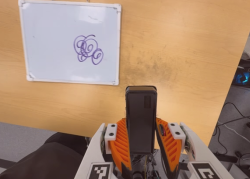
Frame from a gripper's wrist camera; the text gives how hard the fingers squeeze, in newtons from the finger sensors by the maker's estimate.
{"total": 5.2, "left": 3.7, "right": 6.7}